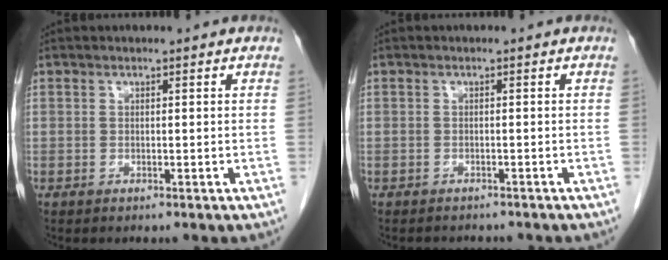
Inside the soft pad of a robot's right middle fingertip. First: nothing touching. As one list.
[{"total": 3.6, "force": [-3.2, 1.2, 0.9], "torque": [-0.011, -0.002, -0.037]}]